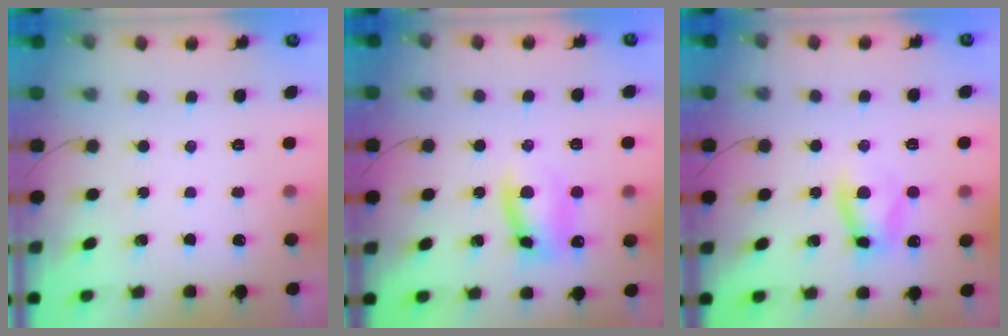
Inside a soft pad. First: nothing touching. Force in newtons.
{"total": 9.6, "press": 9.6, "slide": 0.8}
{"total": 8.0, "press": 7.8, "slide": 1.4}